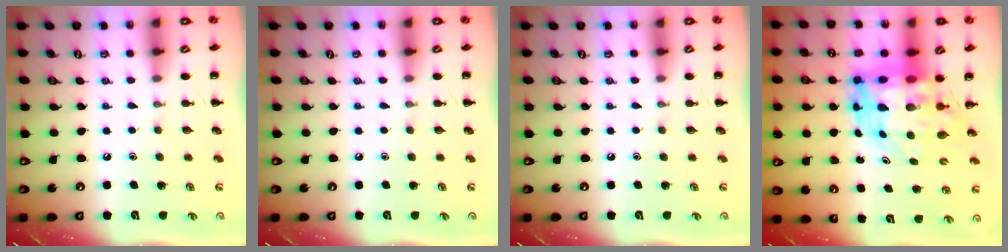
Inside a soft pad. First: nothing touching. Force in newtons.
{"total": 0.0}
{"total": 0.0}
{"total": 12.5, "press": 11.9, "slide": 3.7}